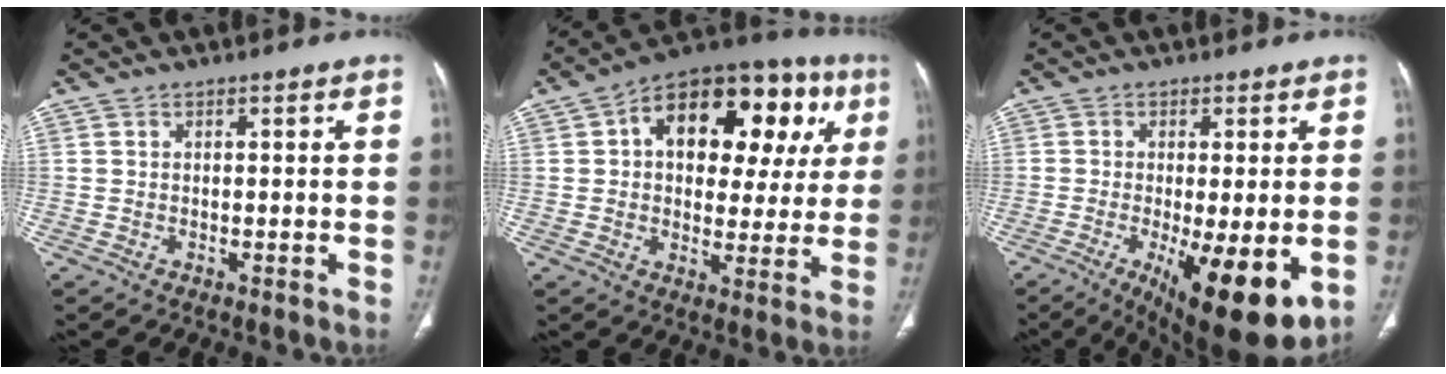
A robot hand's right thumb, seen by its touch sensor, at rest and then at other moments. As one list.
[{"total": 22.3, "force": [6.5, 13.2, 16.7], "torque": [-0.179, 0.029, 0.088]}, {"total": 14.4, "force": [-4.1, 4.2, 13.2], "torque": [-0.176, -0.025, -0.047]}]